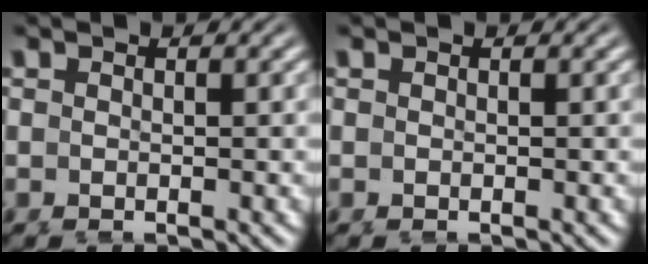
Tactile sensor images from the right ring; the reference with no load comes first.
{"total": 0.0}